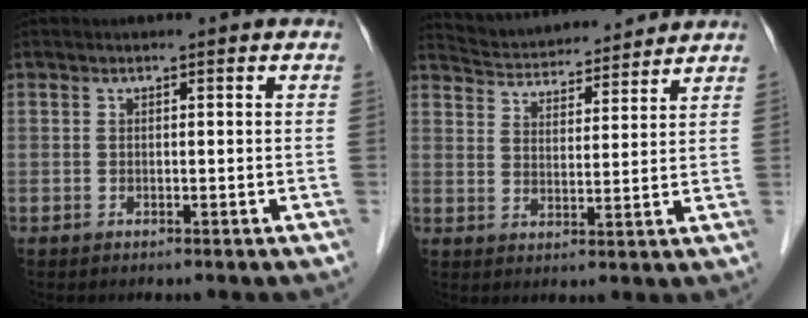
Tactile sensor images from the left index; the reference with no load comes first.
{"total": 12.1, "force": [11.6, 1.6, 2.8], "torque": [-0.051, 0.020, 0.182]}